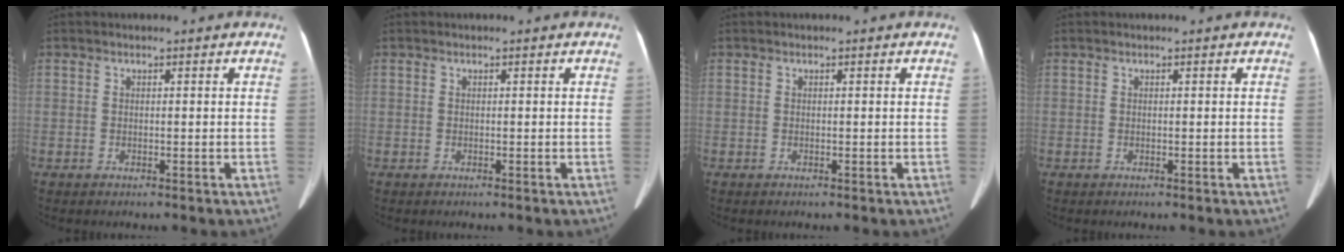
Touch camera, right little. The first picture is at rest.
{"total": 0.0}
{"total": 0.0}
{"total": 0.0}